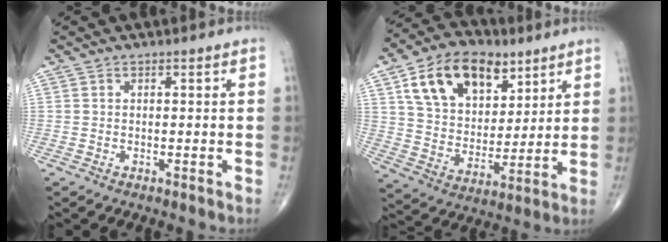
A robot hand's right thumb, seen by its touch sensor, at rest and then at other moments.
{"total": 18.6, "force": [9.1, 11.7, 11.2], "torque": [-0.151, -0.027, 0.161]}